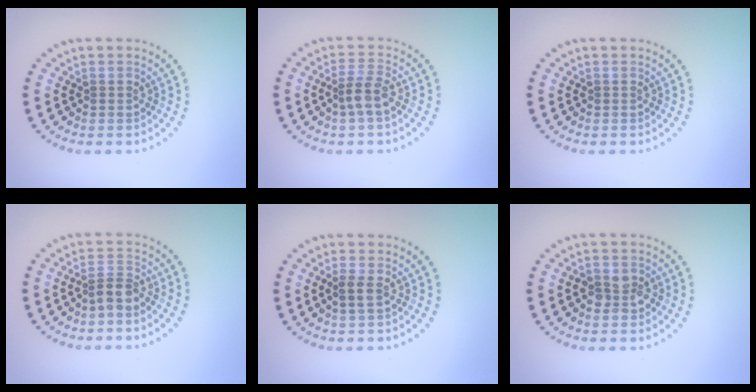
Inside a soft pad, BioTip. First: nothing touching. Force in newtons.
{"total": 2.3, "press": 1.8, "slide": 1.3}
{"total": 0.0}
{"total": 2.2, "press": 1.7, "slide": 1.4}
{"total": 1.2, "press": 1.2, "slide": 0.3}
{"total": 2.4, "press": 2.4, "slide": 0.3}